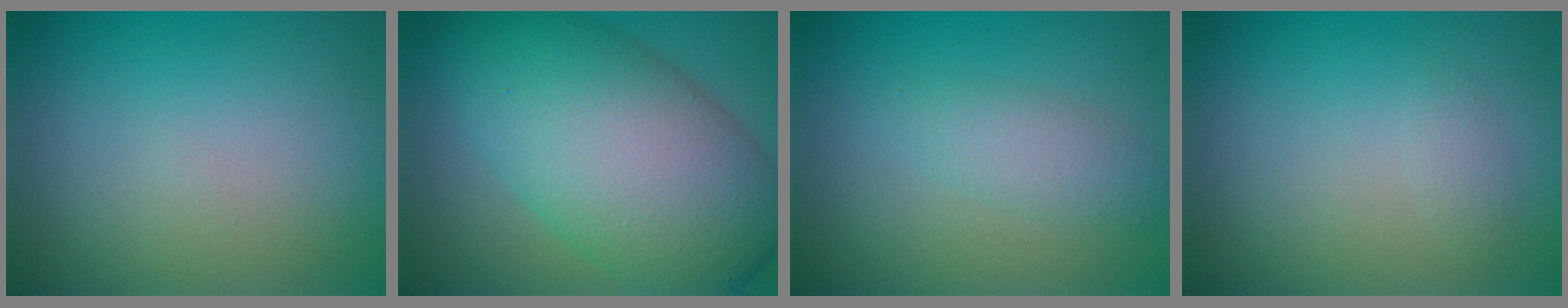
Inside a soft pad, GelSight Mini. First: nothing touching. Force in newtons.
{"total": 12.2, "press": 12.2, "slide": 0.3}
{"total": 2.2, "press": 2.2, "slide": 0.2}
{"total": 0.8, "press": 0.8, "slide": 0.1}